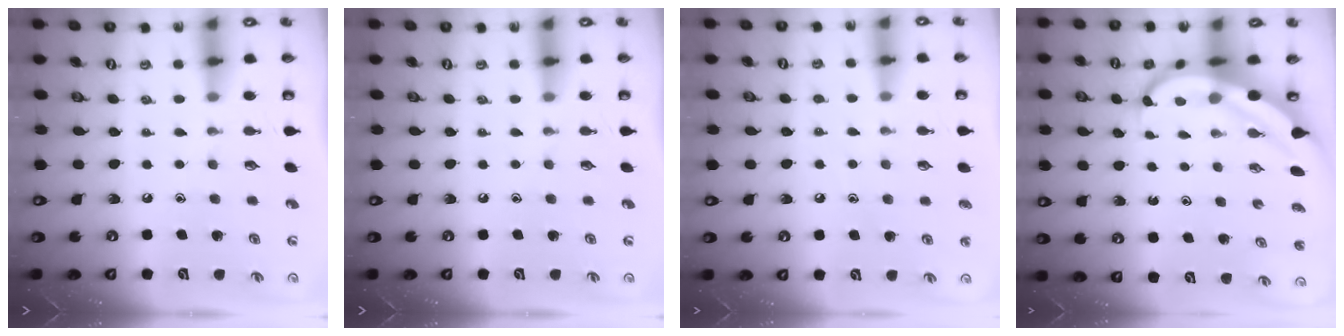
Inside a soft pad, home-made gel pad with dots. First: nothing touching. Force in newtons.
{"total": 0.0}
{"total": 5.4, "press": 5.4, "slide": 0.6}
{"total": 7.6, "press": 7.5, "slide": 1.5}